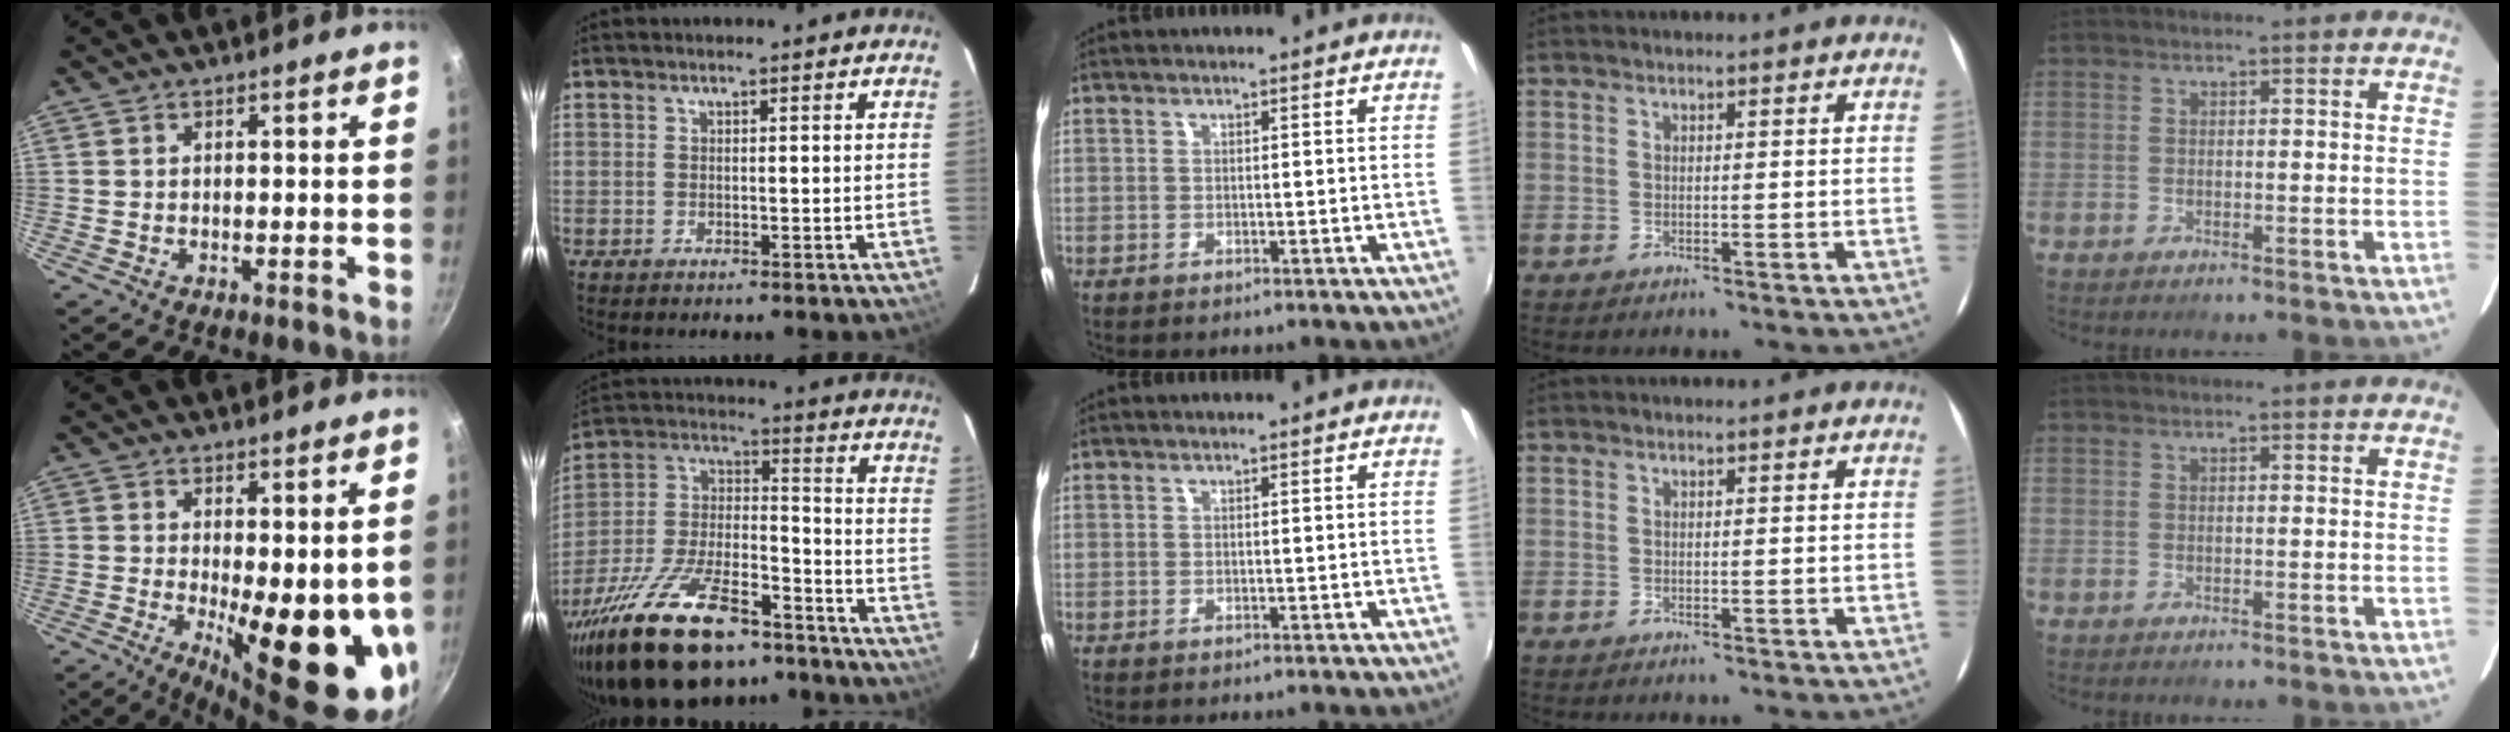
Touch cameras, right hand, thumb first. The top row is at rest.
{"thumb": {"total": 16.8, "force": [-1.5, 5.7, 15.7], "torque": [-0.190, -0.035, -0.008]}, "index": {"total": 27.4, "force": [-18.6, 11.0, 16.8], "torque": [-0.327, -0.014, -0.296]}}